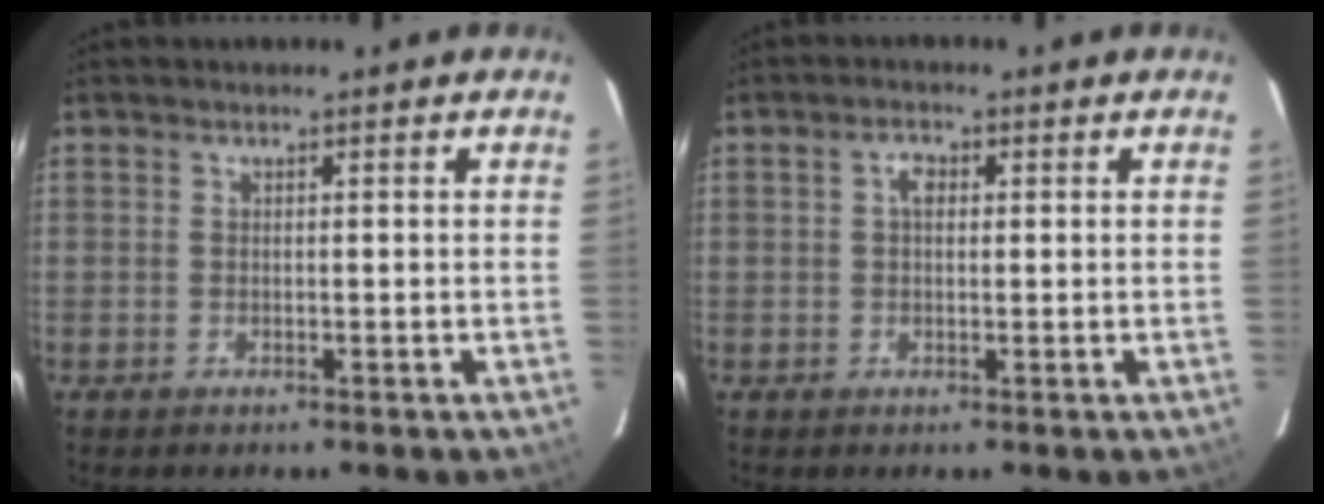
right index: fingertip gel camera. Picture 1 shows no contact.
{"total": 2.2, "force": [0.4, 1.4, 1.6], "torque": [-0.028, 0.008, 0.007]}